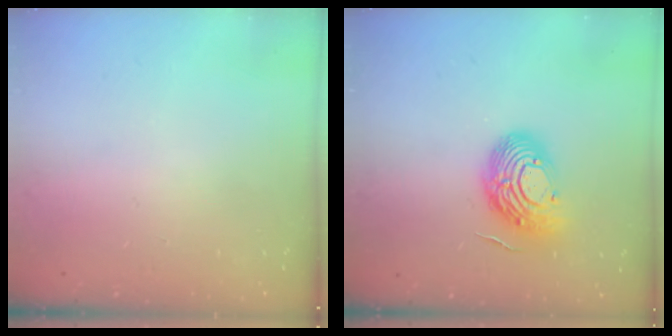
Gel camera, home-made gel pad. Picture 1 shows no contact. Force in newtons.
{"total": 14.9, "press": 14.9, "slide": 1.3}